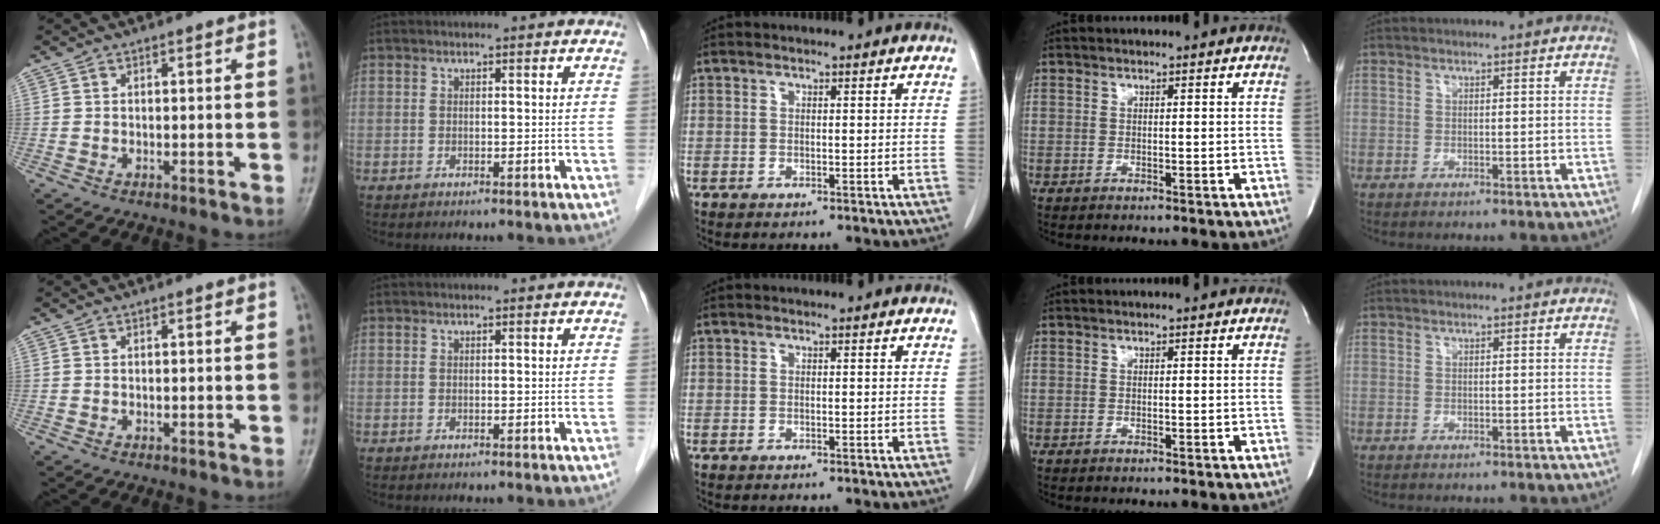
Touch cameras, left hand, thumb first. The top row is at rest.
{}